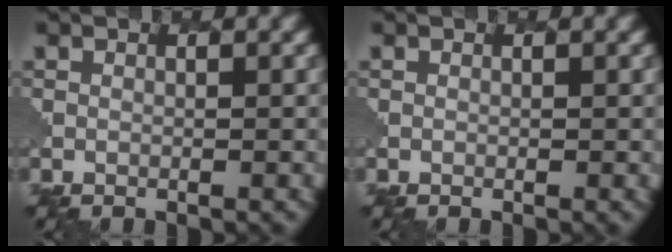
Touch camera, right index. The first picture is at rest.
{"total": 0.0}